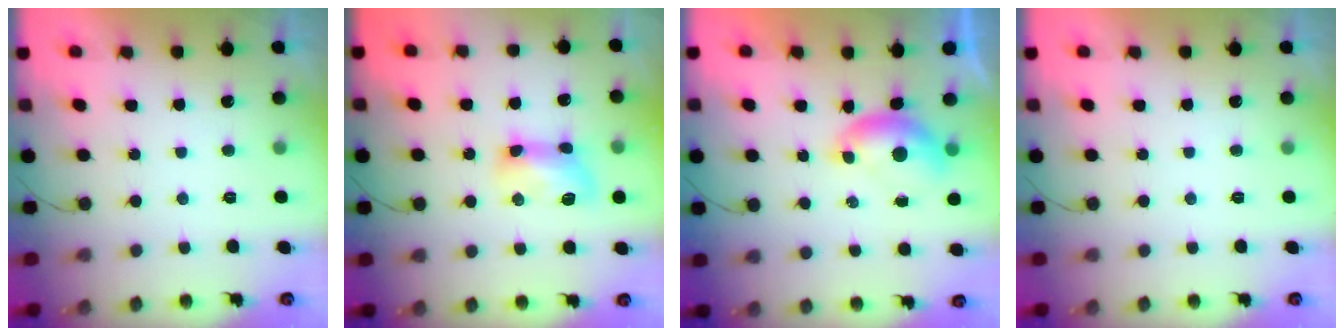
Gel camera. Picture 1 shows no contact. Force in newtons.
{"total": 9.4, "press": 9.4, "slide": 0.7}
{"total": 6.3, "press": 6.3, "slide": 0.8}
{"total": 0.0}